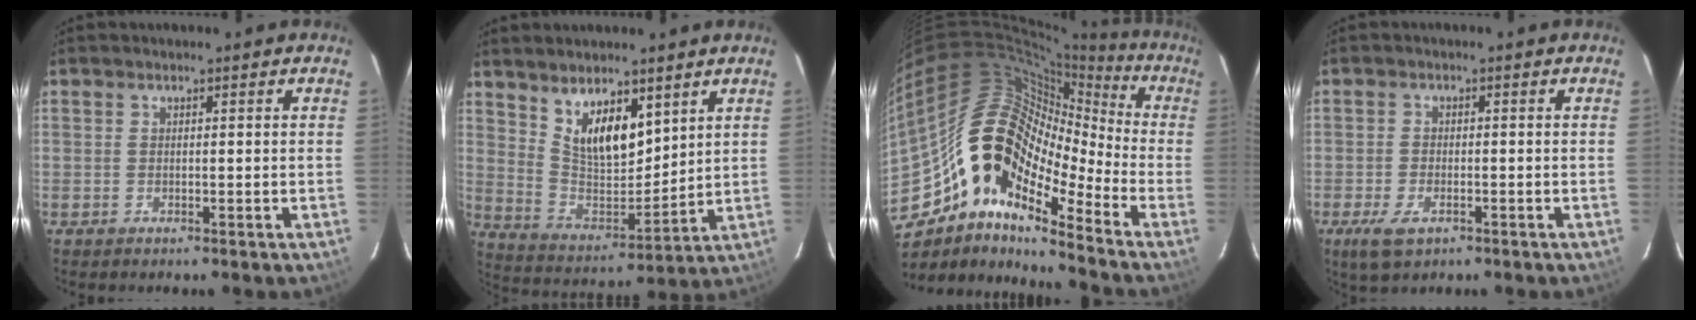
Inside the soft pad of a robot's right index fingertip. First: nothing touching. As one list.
[{"total": 12.3, "force": [6.9, 5.8, 8.3], "torque": [-0.144, -0.005, 0.143]}, {"total": 18.3, "force": [-10.1, 9.0, 12.3], "torque": [-0.194, 0.005, -0.209]}, {"total": 5.3, "force": [-2.9, 2.7, 3.6], "torque": [-0.090, -0.011, -0.051]}]